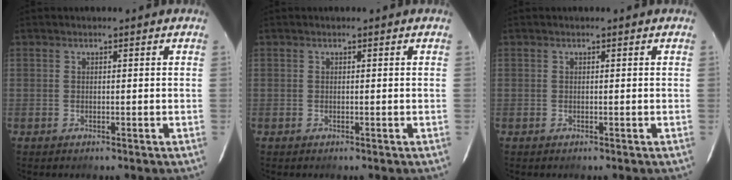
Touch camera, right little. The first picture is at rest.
{"total": 0.0}
{"total": 0.0}